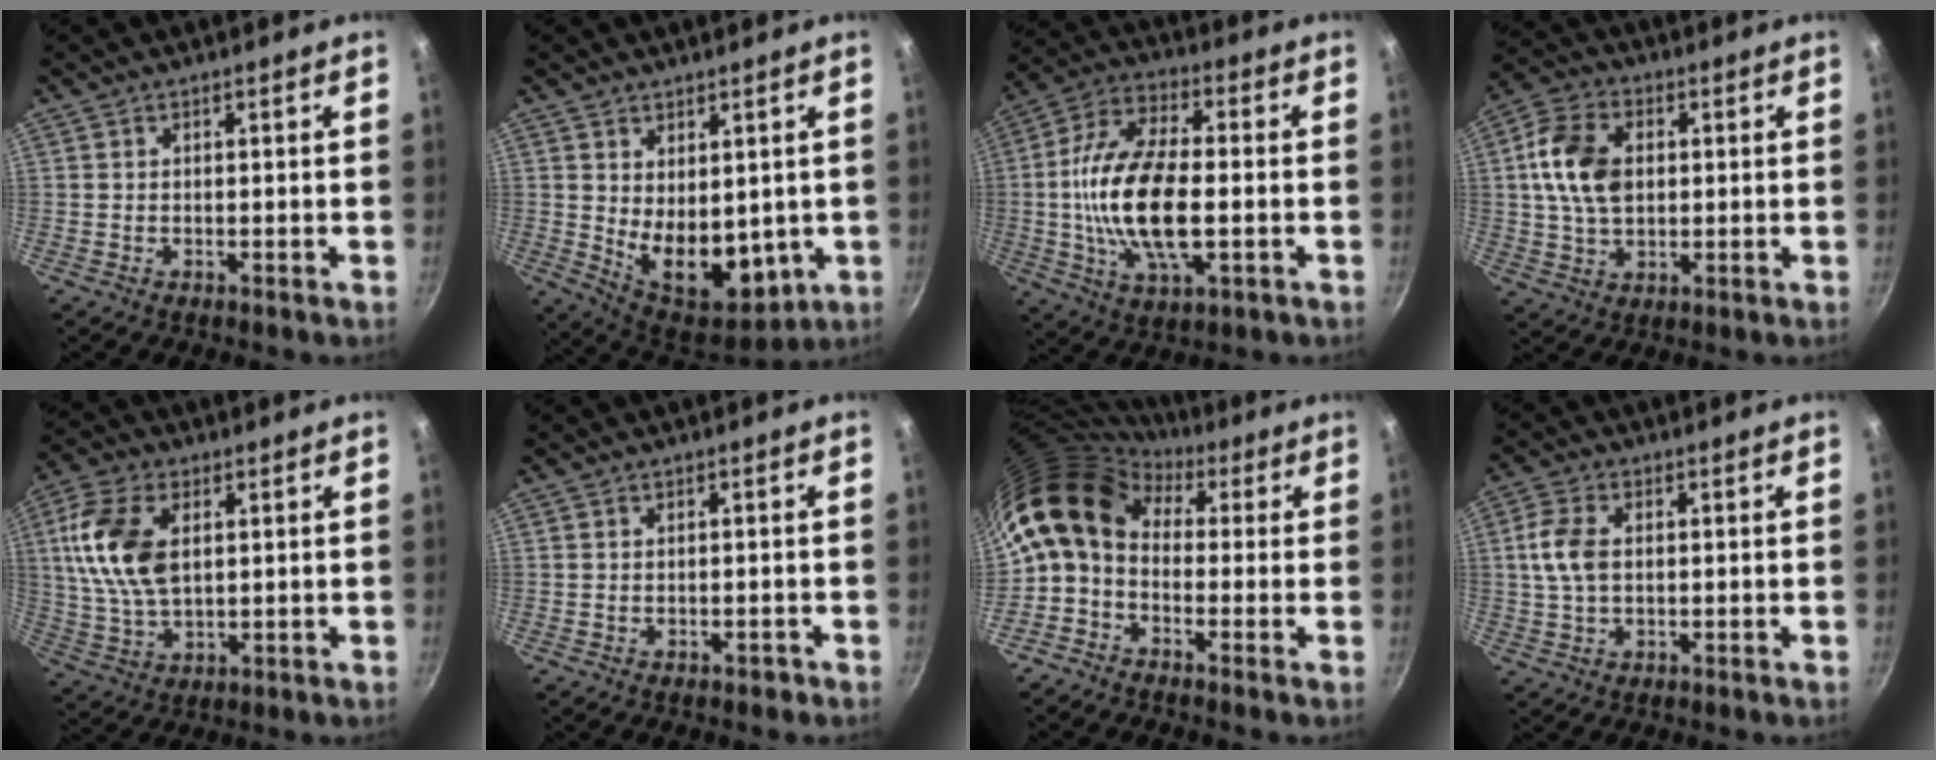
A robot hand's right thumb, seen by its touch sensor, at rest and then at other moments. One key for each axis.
{"total": 13.2, "fx": 0.4, "fy": 8.2, "fz": 10.4, "tx": -0.125, "ty": -0.040, "tz": 0.033}
{"total": 18.5, "fx": -1.7, "fy": 8.5, "fz": 16.3, "tx": -0.309, "ty": 0.018, "tz": -0.041}
{"total": 12.0, "fx": 1.6, "fy": 8.2, "fz": 8.7, "tx": -0.149, "ty": 0.010, "tz": 0.020}
{"total": 13.7, "fx": 2.9, "fy": 8.0, "fz": 10.7, "tx": -0.204, "ty": -0.002, "tz": 0.054}
{"total": 0.9, "fx": -0.6, "fy": 0.6, "fz": 0.5, "tx": -0.002, "ty": 0.010, "tz": -0.001}
{"total": 11.6, "fx": 1.8, "fy": 8.0, "fz": 8.2, "tx": -0.145, "ty": 0.025, "tz": 0.007}
{"total": 6.6, "fx": 0.6, "fy": 4.1, "fz": 5.1, "tx": -0.101, "ty": 0.008, "tz": 0.008}